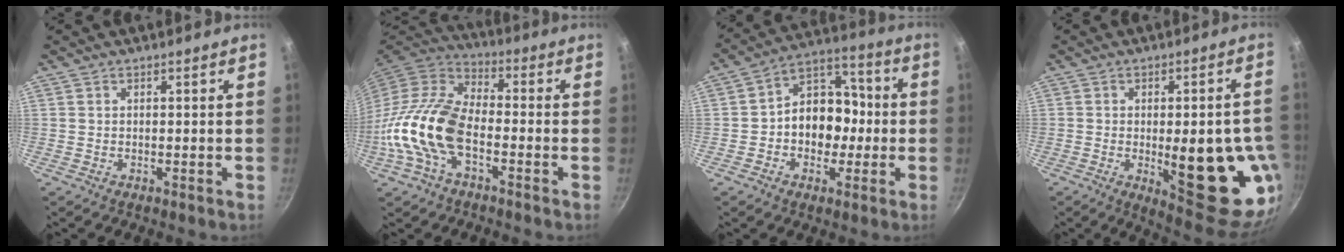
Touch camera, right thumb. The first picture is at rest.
{"total": 16.4, "force": [-4.6, 9.1, 12.9], "torque": [-0.237, 0.037, -0.101]}
{"total": 12.7, "force": [-1.3, 9.9, 7.9], "torque": [-0.057, 0.044, -0.036]}
{"total": 20.7, "force": [-3.6, 7.8, 18.9], "torque": [-0.197, -0.004, -0.031]}